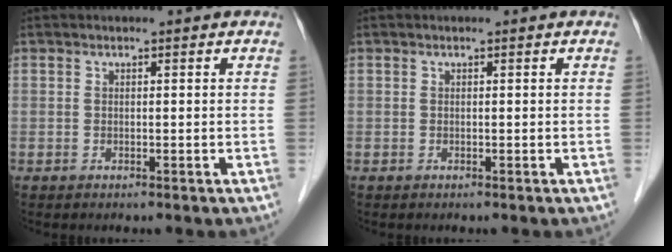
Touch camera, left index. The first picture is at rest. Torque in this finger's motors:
{"motor_torque": [0.02, 0.00, 0.01, 0.00]}